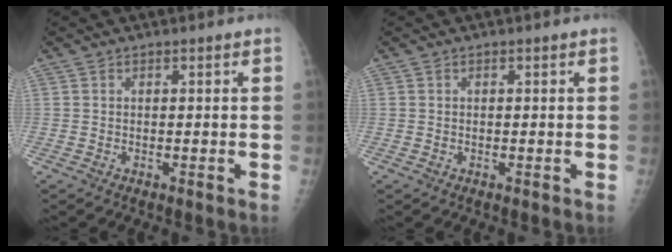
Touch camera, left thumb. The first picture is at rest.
{"total": 0.0}